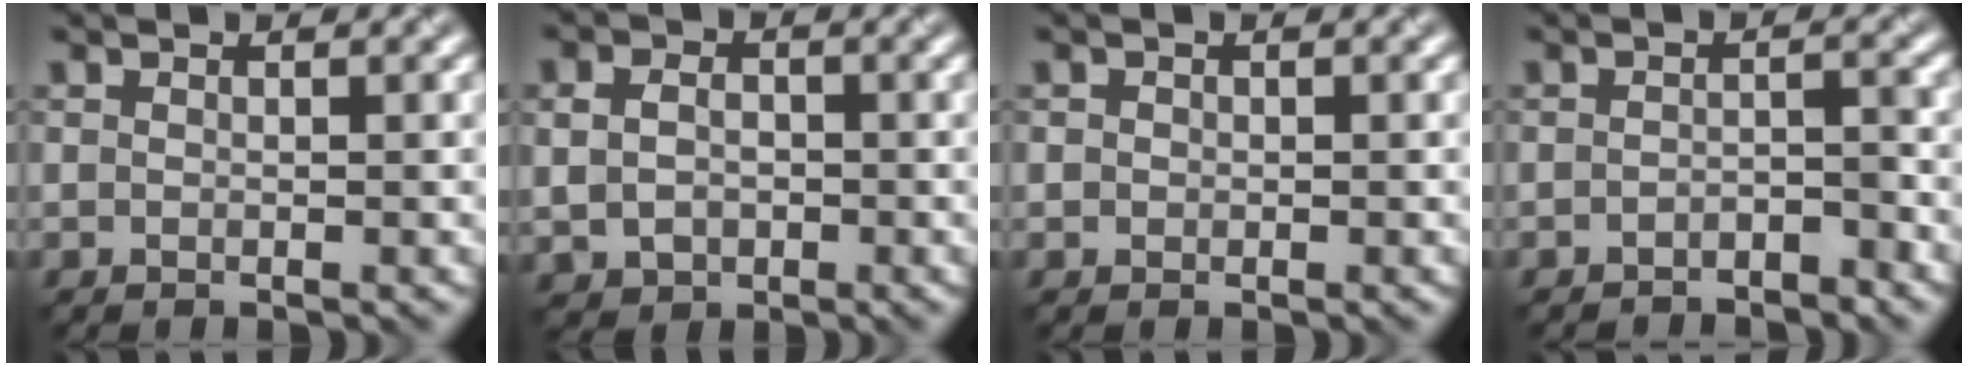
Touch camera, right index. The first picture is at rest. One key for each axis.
{"total": 3.7, "fx": -0.1, "fy": 3.1, "fz": 2.1, "tx": -0.034, "ty": 0.002, "tz": -0.005}
{"total": 0.5, "fx": 0.0, "fy": 0.5, "fz": 0.1, "tx": 0.003, "ty": -0.004, "tz": -0.001}
{"total": 2.1, "fx": -1.9, "fy": 0.5, "fz": 0.7, "tx": -0.007, "ty": 0.004, "tz": -0.033}